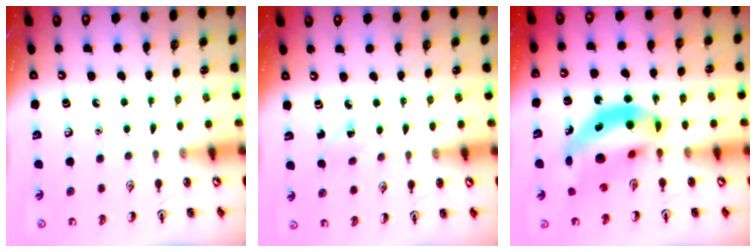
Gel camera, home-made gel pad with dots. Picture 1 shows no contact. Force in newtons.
{"total": 2.8, "press": 2.6, "slide": 1.0}
{"total": 13.1, "press": 12.4, "slide": 4.1}